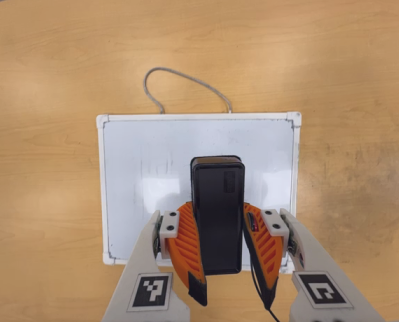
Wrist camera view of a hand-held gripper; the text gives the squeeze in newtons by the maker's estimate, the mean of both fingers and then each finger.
{"total": 7.5, "left": 6.7, "right": 8.2}